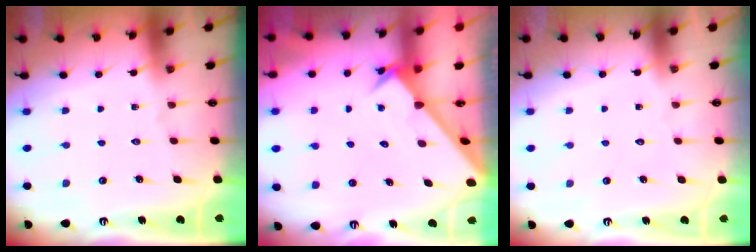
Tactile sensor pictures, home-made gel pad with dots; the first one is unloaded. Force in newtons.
{"total": 2.5, "press": 2.5, "slide": 0.2}
{"total": 1.7, "press": 1.7, "slide": 0.1}